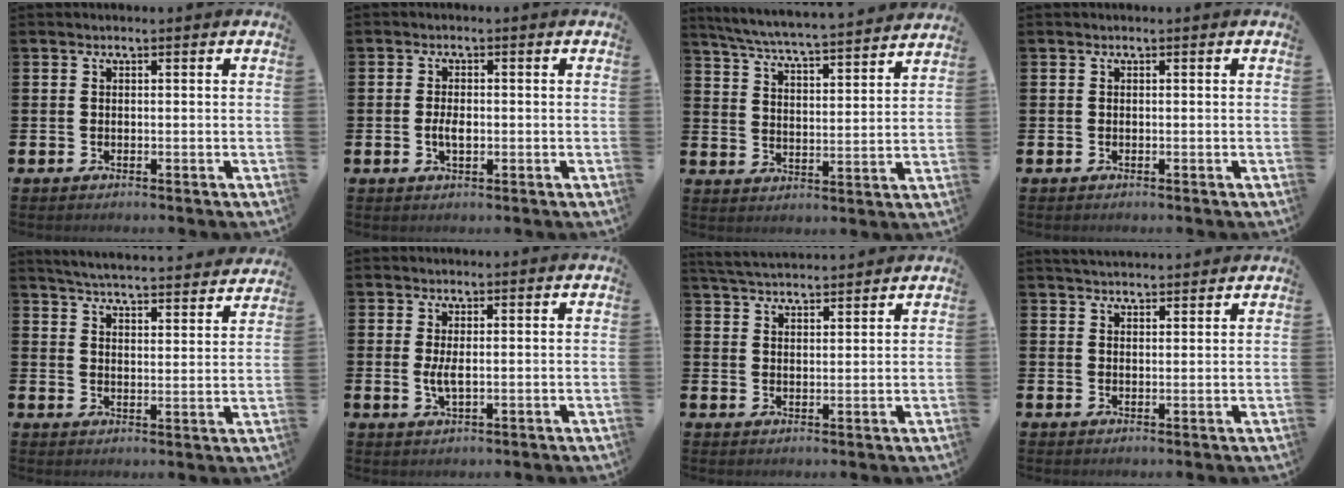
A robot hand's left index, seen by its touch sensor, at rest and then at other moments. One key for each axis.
{"total": 2.3, "fx": -0.3, "fy": 1.2, "fz": 1.9, "tx": -0.026, "ty": -0.003, "tz": -0.008}
{"total": 6.4, "fx": 6.2, "fy": -0.1, "fz": 1.6, "tx": -0.059, "ty": -0.049, "tz": 0.107}
{"total": 0.0}
{"total": 5.3, "fx": 5.2, "fy": 0.2, "fz": 0.6, "tx": -0.030, "ty": -0.044, "tz": 0.090}
{"total": 2.3, "fx": 0.2, "fy": 0.8, "fz": 2.1, "tx": -0.038, "ty": 0.000, "tz": 0.002}
{"total": 4.3, "fx": 4.3, "fy": 0.3, "fz": 0.3, "tx": -0.027, "ty": -0.019, "tz": 0.080}
{"total": 3.1, "fx": 3.1, "fy": 0.4, "fz": 0.2, "tx": -0.011, "ty": -0.013, "tz": 0.057}